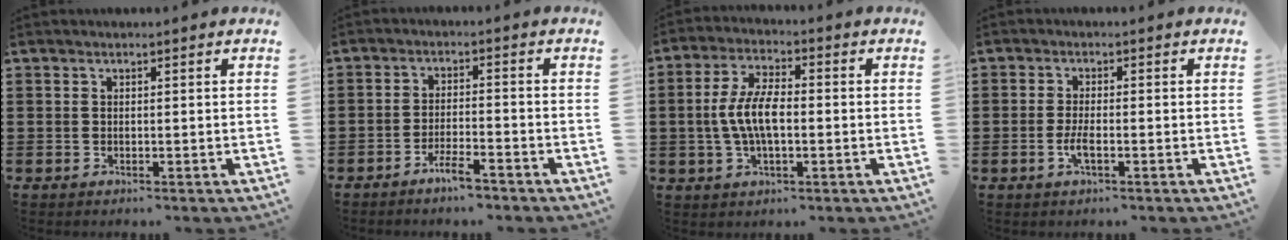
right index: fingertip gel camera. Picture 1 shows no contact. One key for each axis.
{"total": 3.9, "fx": -3.2, "fy": 0.4, "fz": 2.2, "tx": -0.051, "ty": 0.001, "tz": -0.063}
{"total": 7.4, "fx": -0.7, "fy": 3.2, "fz": 6.6, "tx": -0.152, "ty": -0.003, "tz": -0.021}
{"total": 2.6, "fx": -0.9, "fy": 0.7, "fz": 2.3, "tx": -0.052, "ty": -0.005, "tz": -0.020}